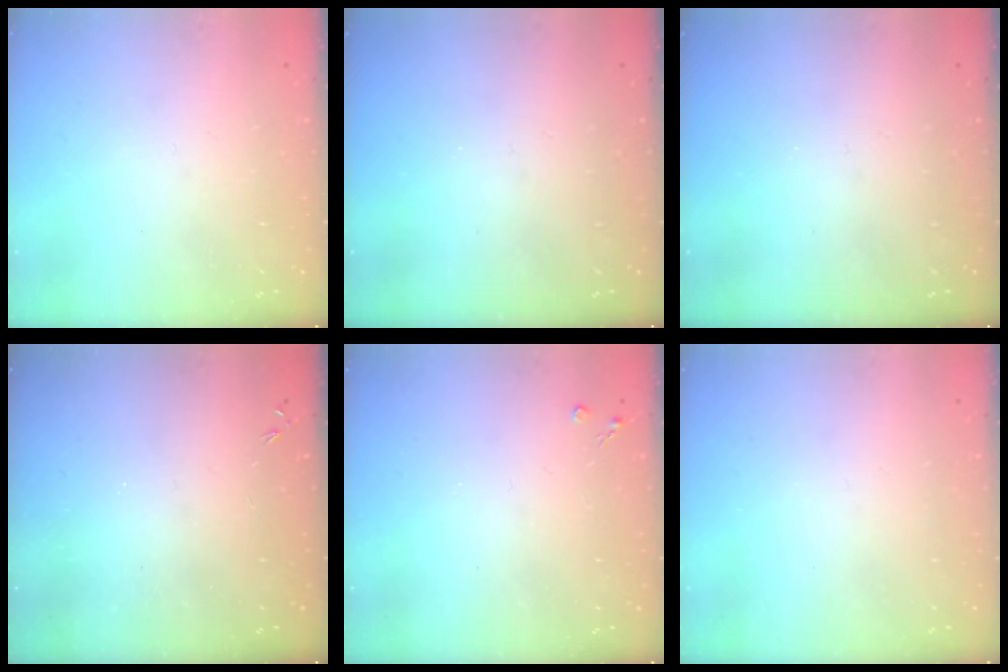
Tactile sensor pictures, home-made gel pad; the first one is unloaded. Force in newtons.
{"total": 0.0}
{"total": 0.0}
{"total": 0.0}
{"total": 2.1, "press": 2.1, "slide": 0.4}
{"total": 0.0}